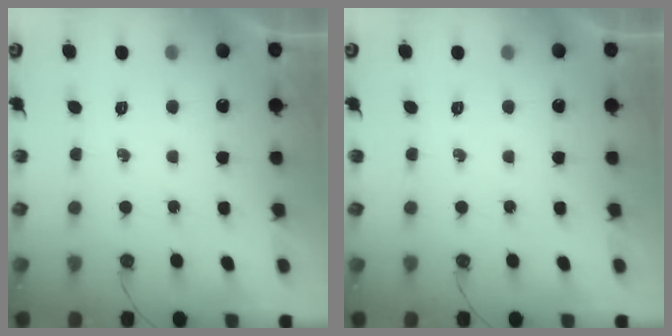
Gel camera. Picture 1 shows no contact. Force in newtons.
{"total": 0.0}